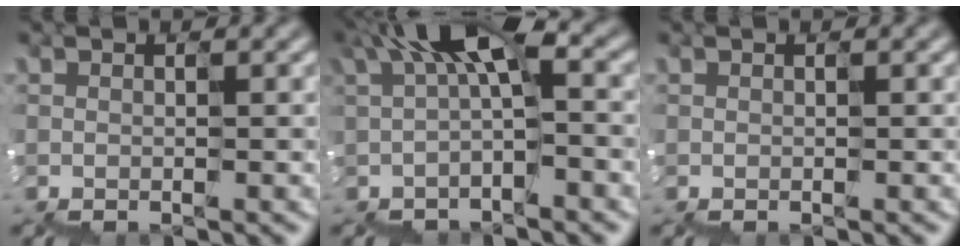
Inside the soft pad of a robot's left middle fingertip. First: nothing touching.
{"total": 4.5, "force": [1.0, 1.1, 4.2], "torque": [-0.098, 0.013, 0.010]}
{"total": 0.0}